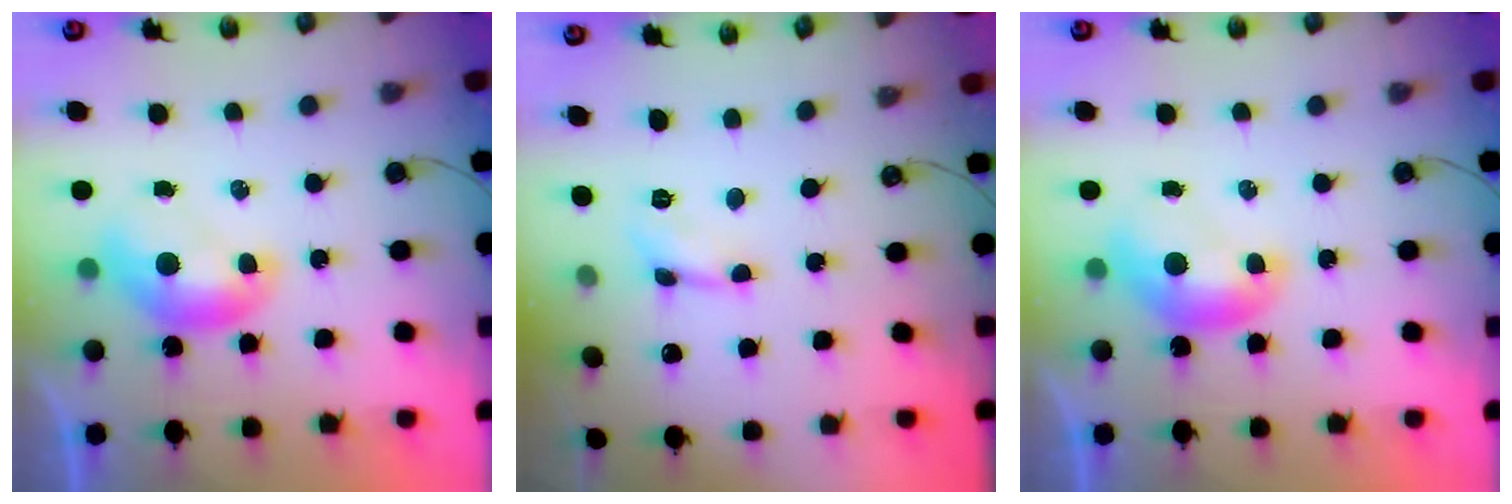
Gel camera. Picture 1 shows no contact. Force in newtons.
{"total": 0.8, "press": 0.8, "slide": 0.2}
{"total": 0.0}